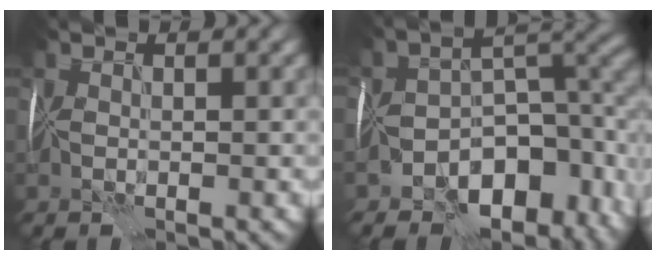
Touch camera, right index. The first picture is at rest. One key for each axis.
{"total": 11.9, "fx": -6.0, "fy": 6.8, "fz": 7.6, "tx": -0.093, "ty": -0.003, "tz": -0.094}